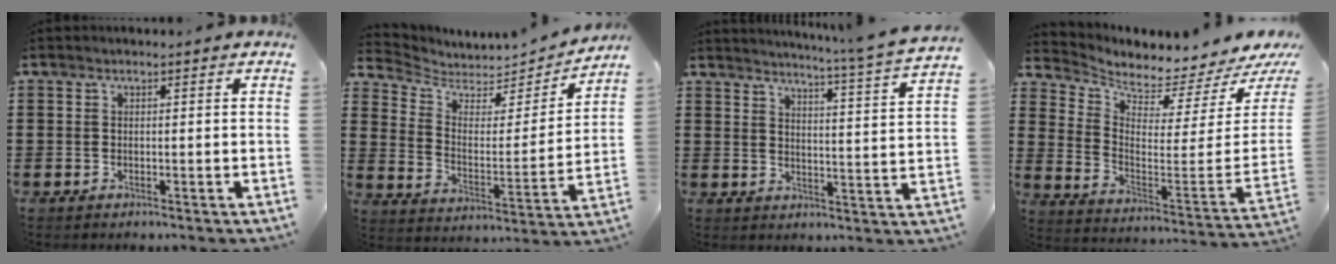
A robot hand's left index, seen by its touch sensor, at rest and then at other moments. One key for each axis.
{"total": 4.8, "fx": 4.3, "fy": 1.8, "fz": 1.2, "tx": -0.052, "ty": -0.035, "tz": 0.073}
{"total": 4.8, "fx": 4.1, "fy": -1.5, "fz": 1.9, "tx": -0.049, "ty": -0.044, "tz": 0.061}
{"total": 2.7, "fx": 2.7, "fy": 0.1, "fz": 0.3, "tx": -0.034, "ty": -0.055, "tz": 0.040}